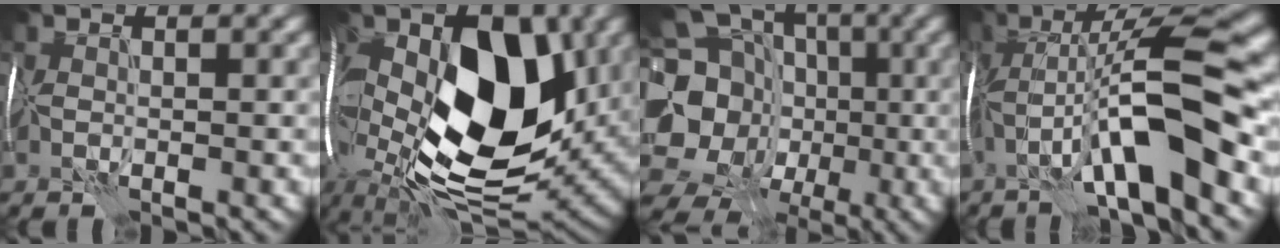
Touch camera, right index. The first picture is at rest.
{"total": 18.5, "force": [0.0, 10.4, 15.2], "torque": [-0.281, 0.003, -0.009]}
{"total": 18.9, "force": [-2.6, 16.8, 8.4], "torque": [-0.174, 0.009, -0.070]}
{"total": 9.9, "force": [-3.2, 1.7, 9.3], "torque": [-0.152, 0.024, -0.059]}